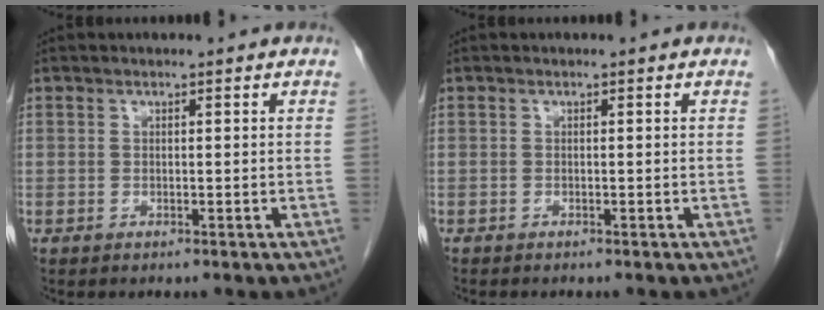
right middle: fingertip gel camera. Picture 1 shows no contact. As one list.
[{"total": 0.5, "force": [-0.5, 0.1, 0.1], "torque": [-0.004, 0.001, -0.010]}]